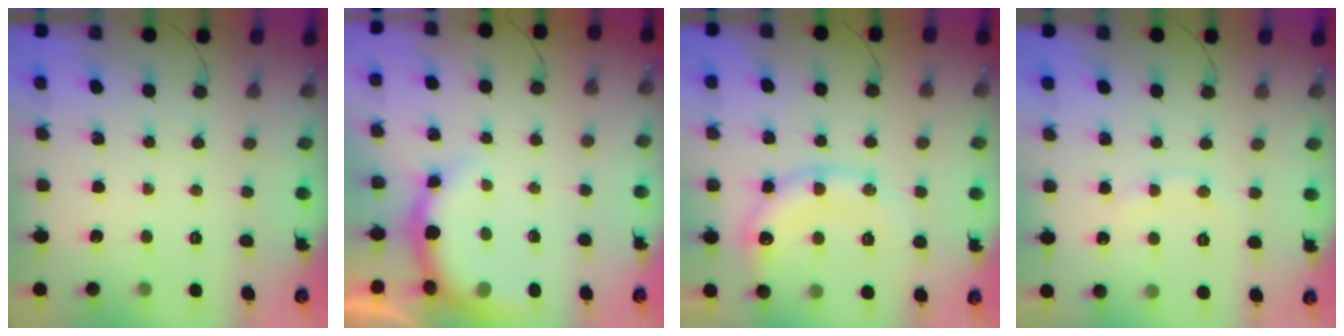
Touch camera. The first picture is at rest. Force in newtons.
{"total": 7.4, "press": 7.2, "slide": 1.4}
{"total": 15.0, "press": 14.9, "slide": 1.6}
{"total": 6.2, "press": 6.0, "slide": 1.4}